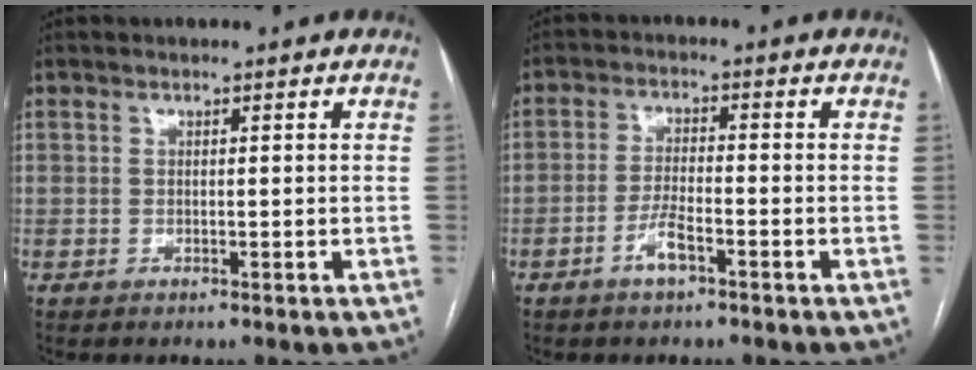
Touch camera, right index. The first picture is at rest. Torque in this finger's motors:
{"motor_torque": [0.64, -0.02, 0.03, 0.04]}